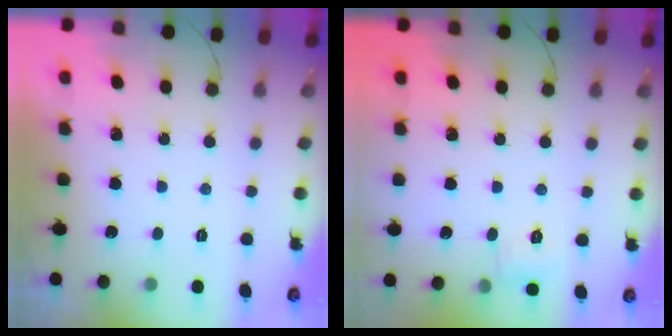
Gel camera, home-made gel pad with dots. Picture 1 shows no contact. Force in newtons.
{"total": 5.3, "press": 5.1, "slide": 1.5}